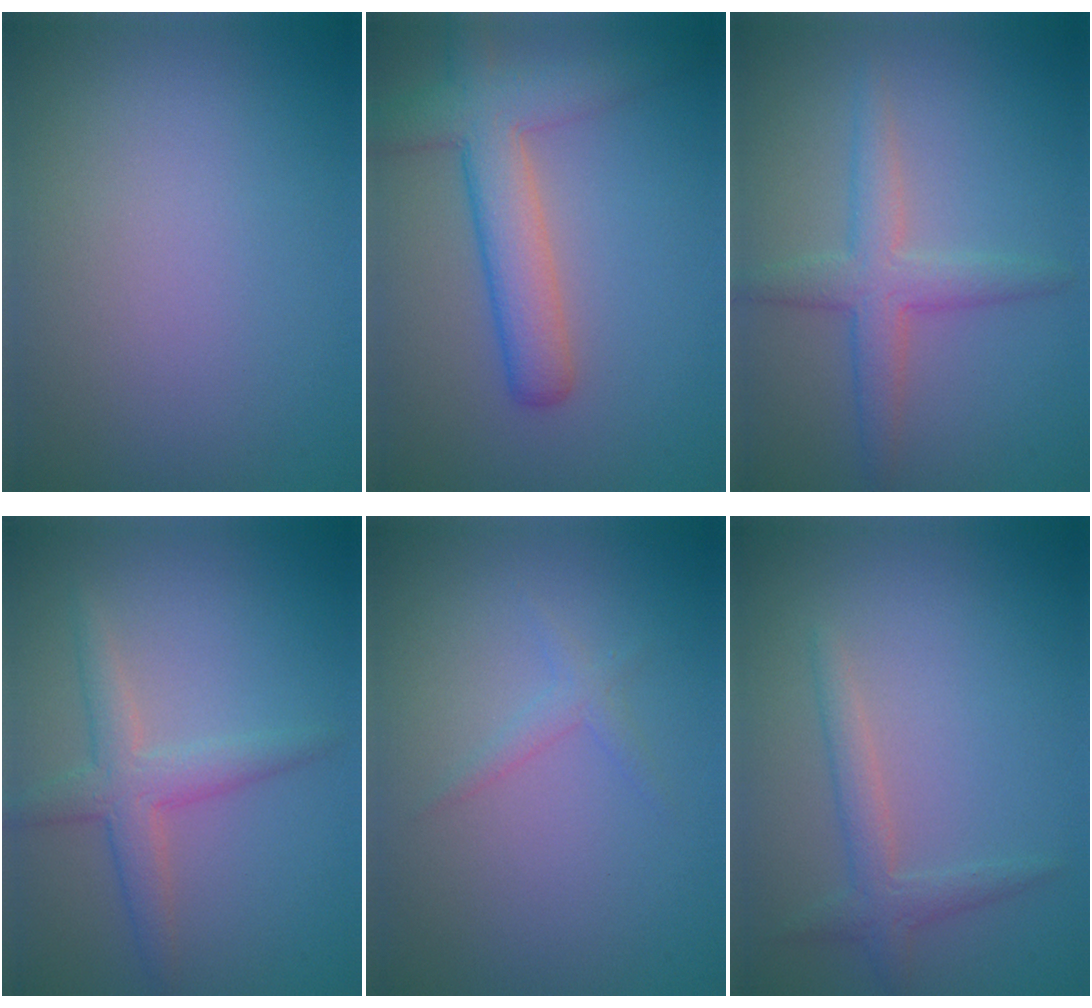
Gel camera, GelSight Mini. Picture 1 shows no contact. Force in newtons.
{"total": 5.4, "press": 5.4, "slide": 0.4}
{"total": 3.3, "press": 3.3, "slide": 0.1}
{"total": 3.2, "press": 3.2, "slide": 0.0}
{"total": 1.1, "press": 1.1, "slide": 0.0}
{"total": 2.1, "press": 2.1, "slide": 0.1}